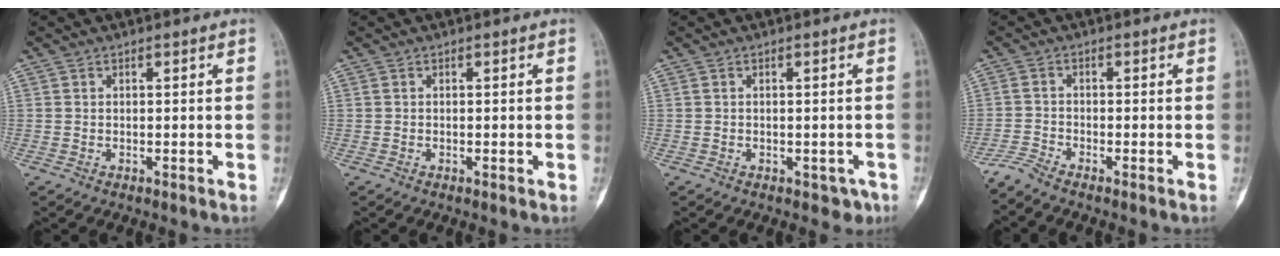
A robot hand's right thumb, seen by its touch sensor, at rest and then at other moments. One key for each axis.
{"total": 0.6, "fx": -0.1, "fy": 0.2, "fz": 0.5, "tx": -0.007, "ty": -0.001, "tz": -0.002}
{"total": 2.4, "fx": -1.1, "fy": 1.8, "fz": 1.2, "tx": 0.000, "ty": 0.007, "tz": -0.009}
{"total": 2.4, "fx": -2.3, "fy": -0.4, "fz": 0.6, "tx": -0.027, "ty": -0.005, "tz": -0.058}